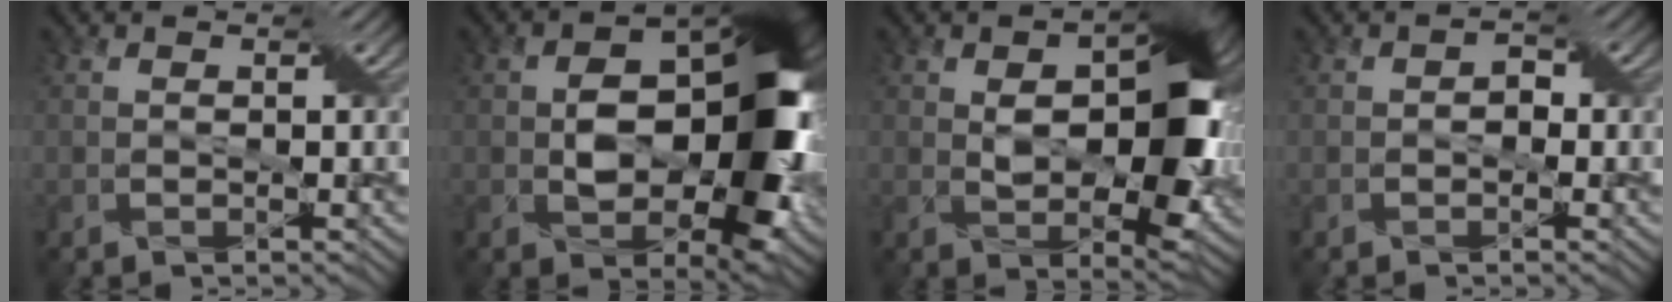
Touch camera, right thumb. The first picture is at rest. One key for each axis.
{"total": 12.8, "fx": -0.6, "fy": 7.4, "fz": 10.4, "tx": -0.140, "ty": -0.002, "tz": -0.006}
{"total": 11.0, "fx": 0.9, "fy": 6.0, "fz": 9.3, "tx": -0.135, "ty": -0.002, "tz": 0.018}
{"total": 1.3, "fx": -0.4, "fy": 0.9, "fz": 0.8, "tx": -0.014, "ty": 0.003, "tz": -0.013}